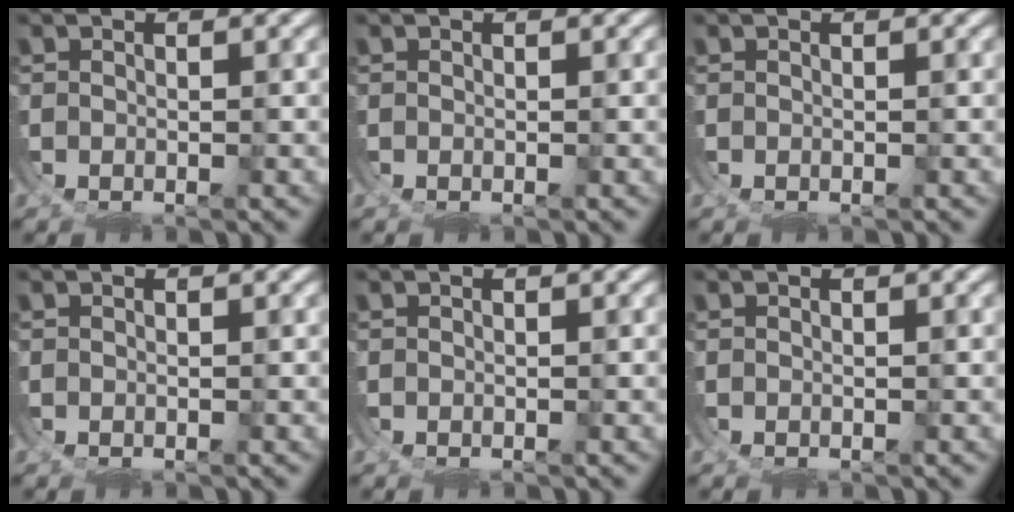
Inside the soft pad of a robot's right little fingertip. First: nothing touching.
{"total": 0.0}
{"total": 0.0}
{"total": 0.0}
{"total": 0.0}
{"total": 0.0}